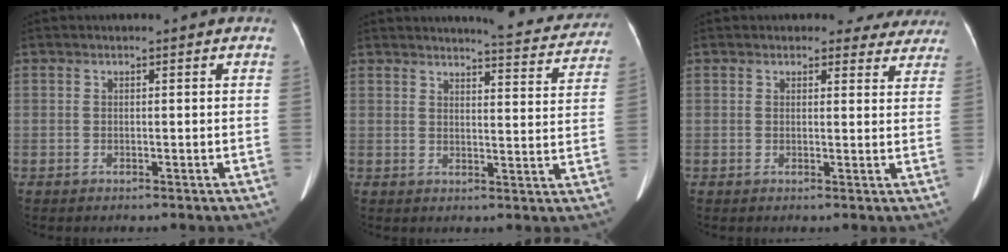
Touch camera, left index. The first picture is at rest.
{"total": 10.4, "force": [10.1, 1.3, 2.3], "torque": [-0.018, -0.026, 0.103]}
{"total": 5.6, "force": [5.0, 2.6, 0.3], "torque": [0.021, -0.009, 0.035]}